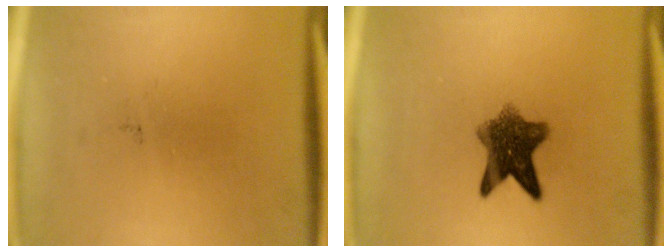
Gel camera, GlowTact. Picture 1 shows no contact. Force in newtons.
{"total": 7.8}